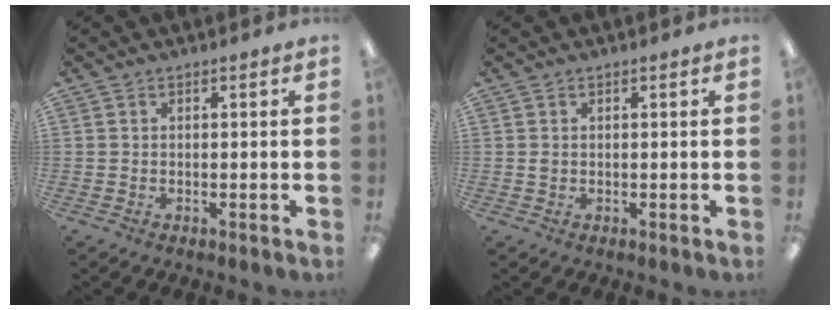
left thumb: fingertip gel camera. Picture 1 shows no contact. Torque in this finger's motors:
{"motor_torque": [-0.06, 0.12, 0.49, 0.05, 0.00]}